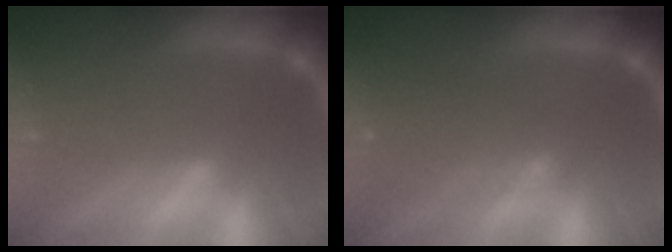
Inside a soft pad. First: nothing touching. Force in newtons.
{"total": 4.1}